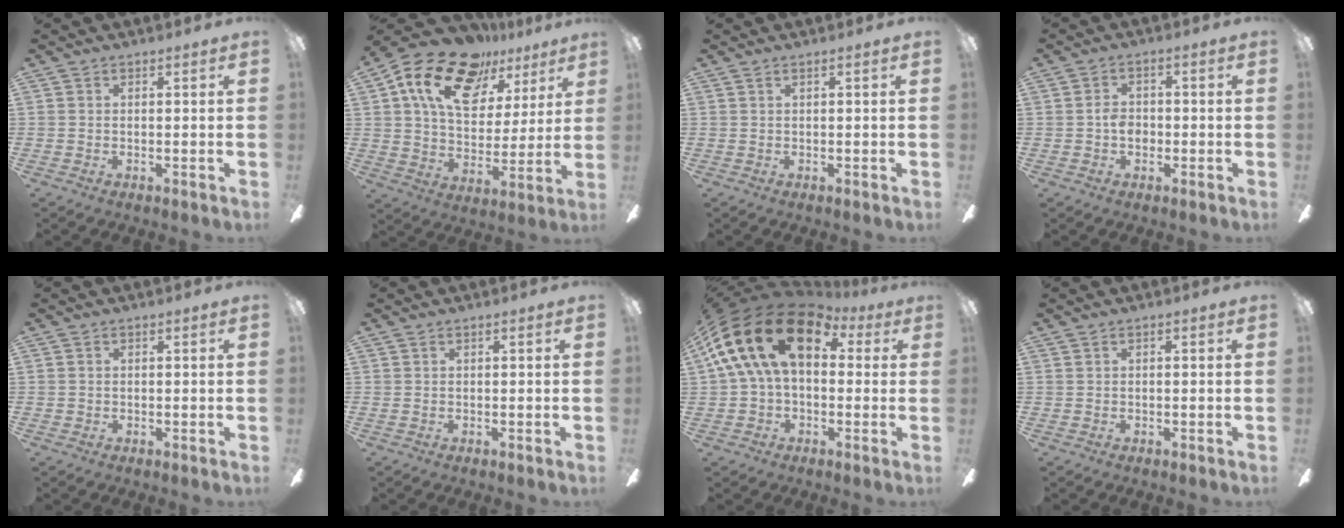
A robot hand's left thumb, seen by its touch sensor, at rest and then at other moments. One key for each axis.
{"total": 20.2, "fx": 12.3, "fy": 11.5, "fz": 11.2, "tx": -0.204, "ty": -0.054, "tz": 0.220}
{"total": 0.8, "fx": 0.0, "fy": 0.1, "fz": 0.8, "tx": -0.014, "ty": 0.000, "tz": 0.001}
{"total": 3.2, "fx": -0.7, "fy": 2.4, "fz": 2.0, "tx": -0.035, "ty": 0.010, "tz": -0.014}
{"total": 0.7, "fx": -0.1, "fy": 0.6, "fz": -0.1, "tx": 0.003, "ty": 0.005, "tz": -0.005}
{"total": 0.6, "fx": -0.1, "fy": 0.1, "fz": 0.5, "tx": -0.010, "ty": 0.001, "tz": -0.002}
{"total": 19.2, "fx": 6.0, "fy": 11.7, "fz": 14.0, "tx": -0.270, "ty": -0.005, "tz": 0.102}
{"total": 0.0}